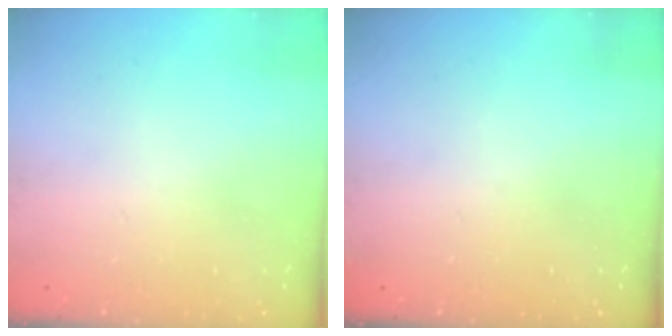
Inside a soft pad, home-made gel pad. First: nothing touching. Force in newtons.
{"total": 2.3, "press": 2.2, "slide": 0.8}